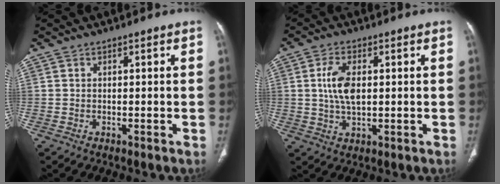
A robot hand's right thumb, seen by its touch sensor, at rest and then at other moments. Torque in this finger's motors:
{"motor_torque": [1.23, 1.18, 0.94, -0.42, 0.07]}